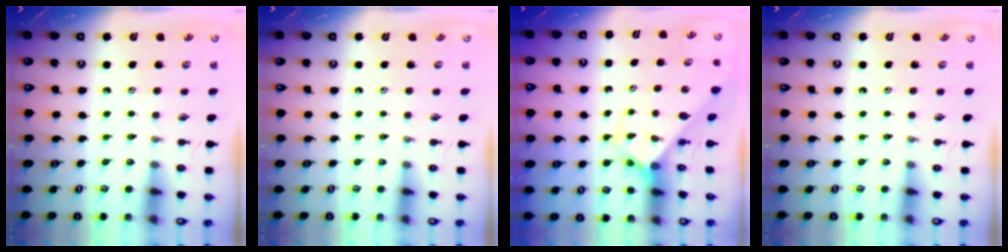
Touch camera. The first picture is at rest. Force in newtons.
{"total": 0.0}
{"total": 2.9, "press": 2.9, "slide": 0.1}
{"total": 0.0}